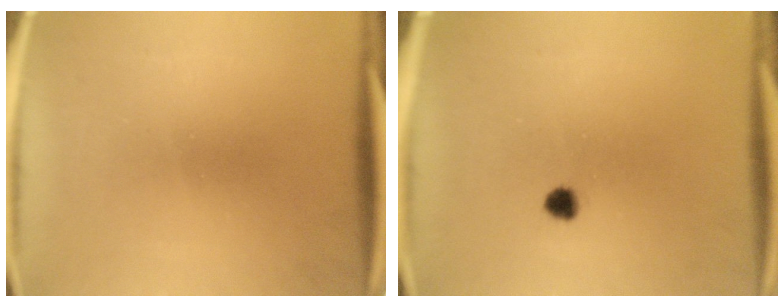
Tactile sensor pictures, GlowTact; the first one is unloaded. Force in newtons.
{"total": 1.9}